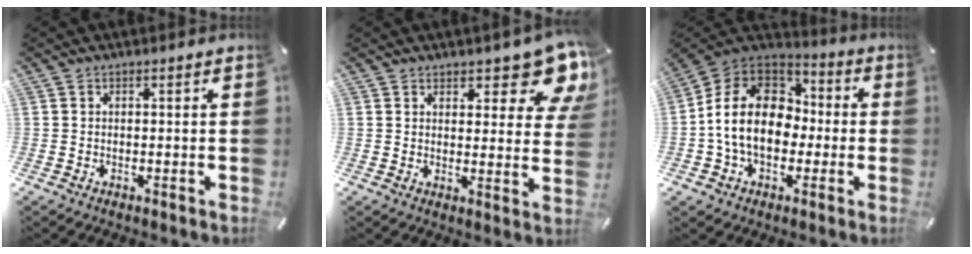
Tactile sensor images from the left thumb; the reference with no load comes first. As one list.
[{"total": 11.0, "force": [8.4, 4.3, 5.8], "torque": [-0.054, -0.069, 0.145]}, {"total": 16.2, "force": [-2.0, 12.7, 9.9], "torque": [-0.214, 0.026, -0.034]}]